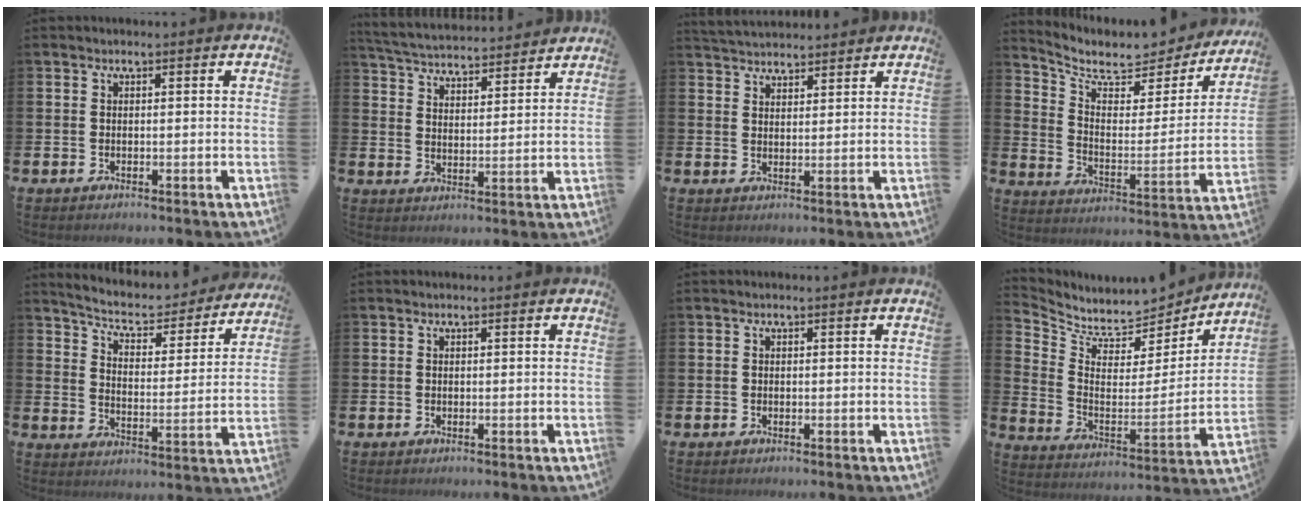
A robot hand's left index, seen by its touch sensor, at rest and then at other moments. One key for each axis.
{"total": 4.9, "fx": 4.8, "fy": 0.6, "fz": 0.4, "tx": -0.029, "ty": -0.039, "tz": 0.082}
{"total": 3.7, "fx": 3.6, "fy": 0.7, "fz": 0.0, "tx": -0.005, "ty": -0.019, "tz": 0.065}
{"total": 7.5, "fx": 6.5, "fy": 3.0, "fz": 2.3, "tx": -0.074, "ty": -0.053, "tz": 0.107}
{"total": 5.9, "fx": 5.4, "fy": 1.7, "fz": 1.7, "tx": -0.053, "ty": -0.045, "tz": 0.085}
{"total": 0.0}
{"total": 0.0}
{"total": 6.7, "fx": 6.3, "fy": 2.2, "fz": 0.7, "tx": -0.044, "ty": -0.060, "tz": 0.104}